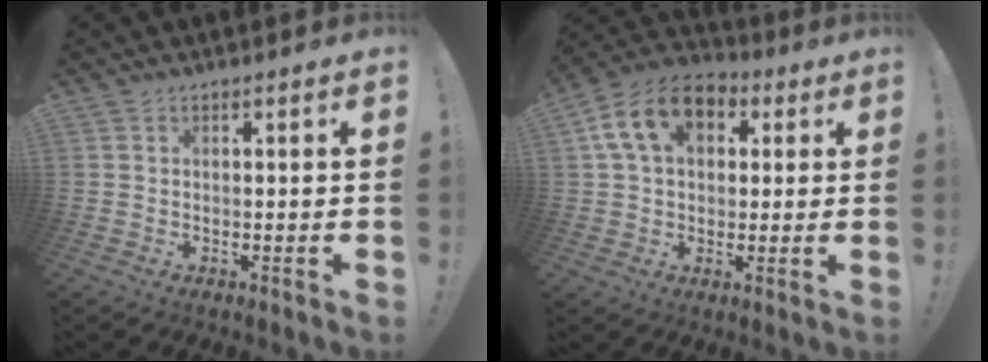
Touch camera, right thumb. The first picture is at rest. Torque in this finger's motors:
{"motor_torque": [0.95, 1.73, 0.74, -0.42, 0.06]}